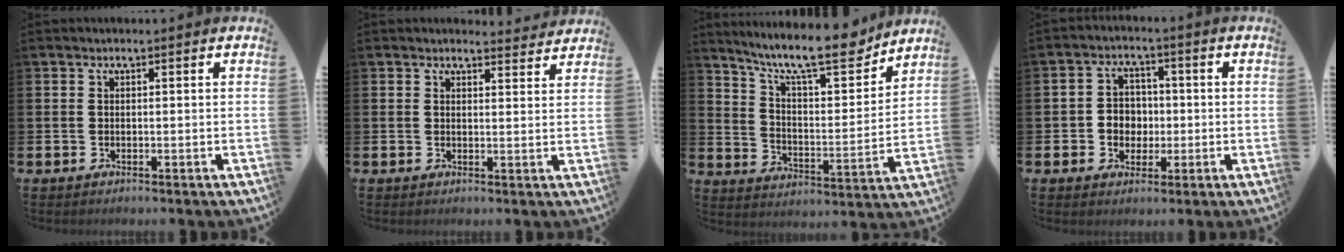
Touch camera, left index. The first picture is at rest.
{"total": 2.7, "force": [2.6, 0.5, 0.0], "torque": [0.012, -0.020, 0.044]}
{"total": 12.6, "force": [10.7, 2.7, 6.0], "torque": [-0.119, -0.076, 0.178]}
{"total": 4.1, "force": [-0.1, 3.9, 1.2], "torque": [-0.027, 0.006, -0.009]}